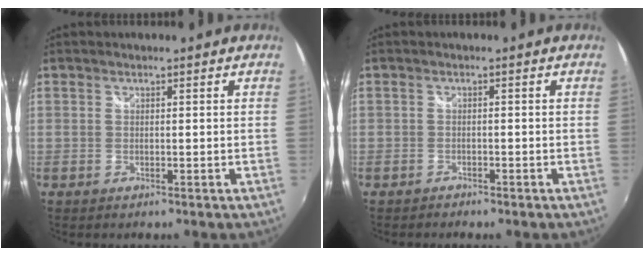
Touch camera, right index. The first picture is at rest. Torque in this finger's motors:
{"motor_torque": [0.07, -0.07, -0.10, -0.02]}